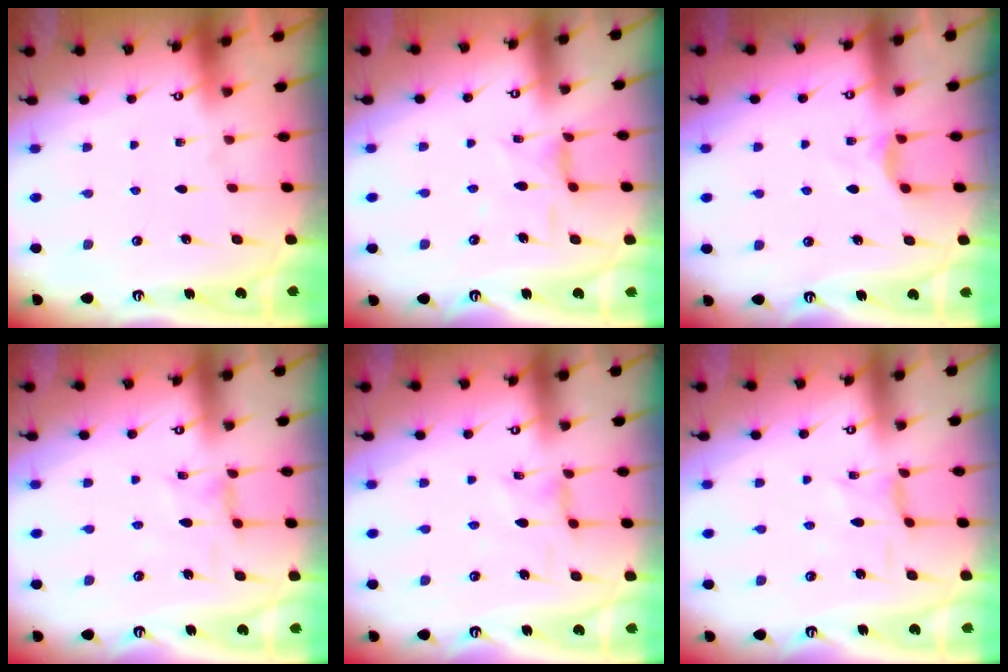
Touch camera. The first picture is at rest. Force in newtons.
{"total": 5.8, "press": 5.8, "slide": 0.5}
{"total": 2.9, "press": 2.9, "slide": 0.4}
{"total": 1.2, "press": 1.2, "slide": 0.2}
{"total": 0.5, "press": 0.5, "slide": 0.3}
{"total": 1.2, "press": 1.1, "slide": 0.4}